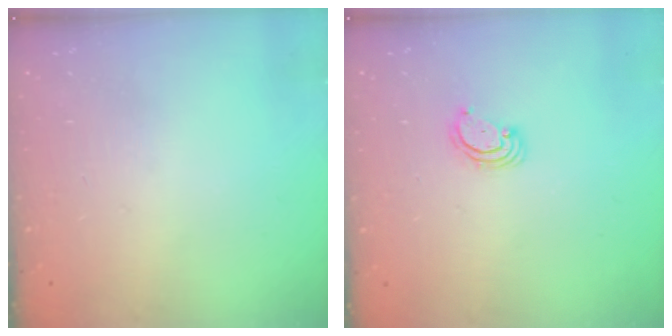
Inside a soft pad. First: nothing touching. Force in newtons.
{"total": 3.6, "press": 3.6, "slide": 0.4}